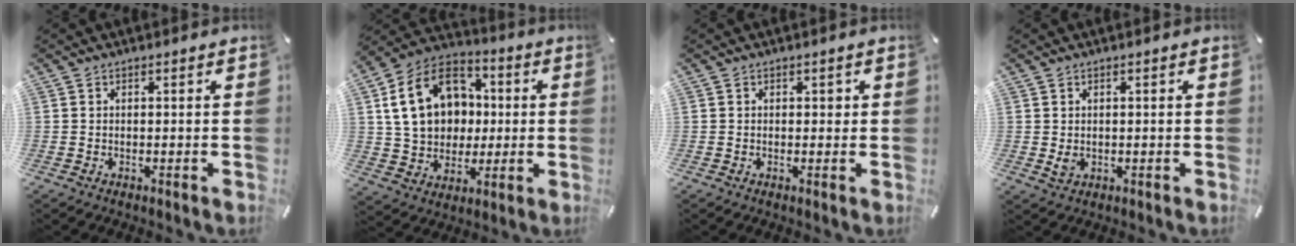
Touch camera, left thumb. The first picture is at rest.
{"total": 19.3, "force": [2.8, 15.7, 10.8], "torque": [-0.207, 0.008, 0.059]}
{"total": 1.1, "force": [0.2, 0.9, 0.6], "torque": [-0.004, 0.003, -0.001]}
{"total": 2.0, "force": [-0.1, 1.6, 1.3], "torque": [-0.031, -0.001, -0.004]}